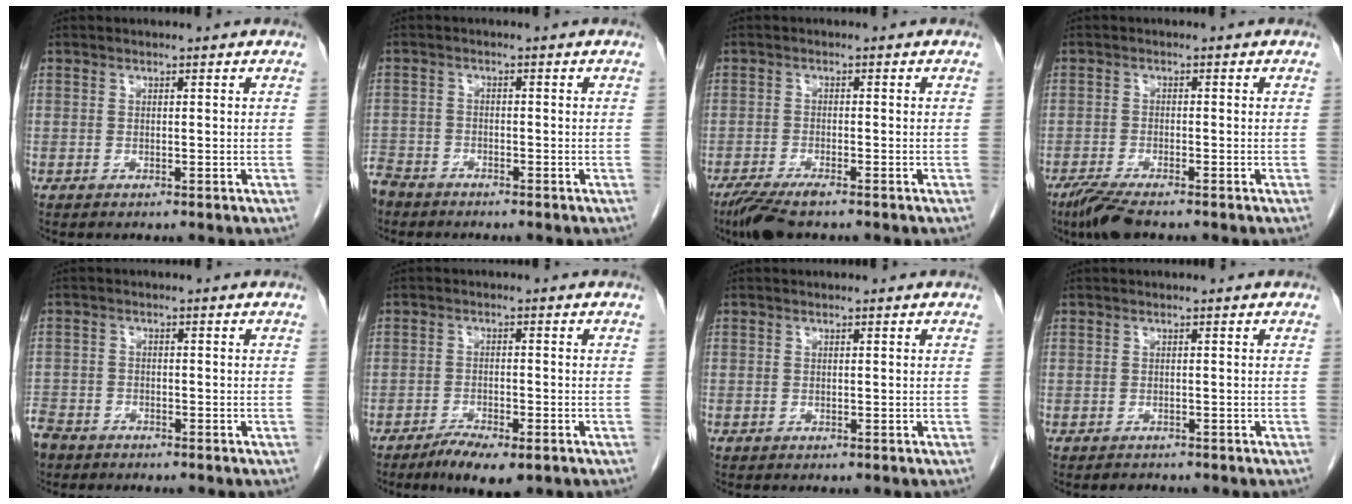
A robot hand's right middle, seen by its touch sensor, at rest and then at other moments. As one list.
[{"total": 6.0, "force": [-5.2, 2.8, 1.0], "torque": [-0.028, -0.009, -0.099]}, {"total": 5.2, "force": [-3.9, 0.8, 3.3], "torque": [-0.061, -0.012, -0.069]}, {"total": 6.1, "force": [-4.8, 0.5, 3.8], "torque": [-0.073, -0.018, -0.089]}, {"total": 6.9, "force": [-5.5, 3.8, 1.7], "torque": [-0.052, -0.007, -0.101]}, {"total": 5.9, "force": [-4.0, 1.5, 4.1], "torque": [-0.067, -0.008, -0.062]}, {"total": 0.0}, {"total": 1.2, "force": [-1.1, 0.5, 0.1], "torque": [-0.004, -0.001, -0.016]}]